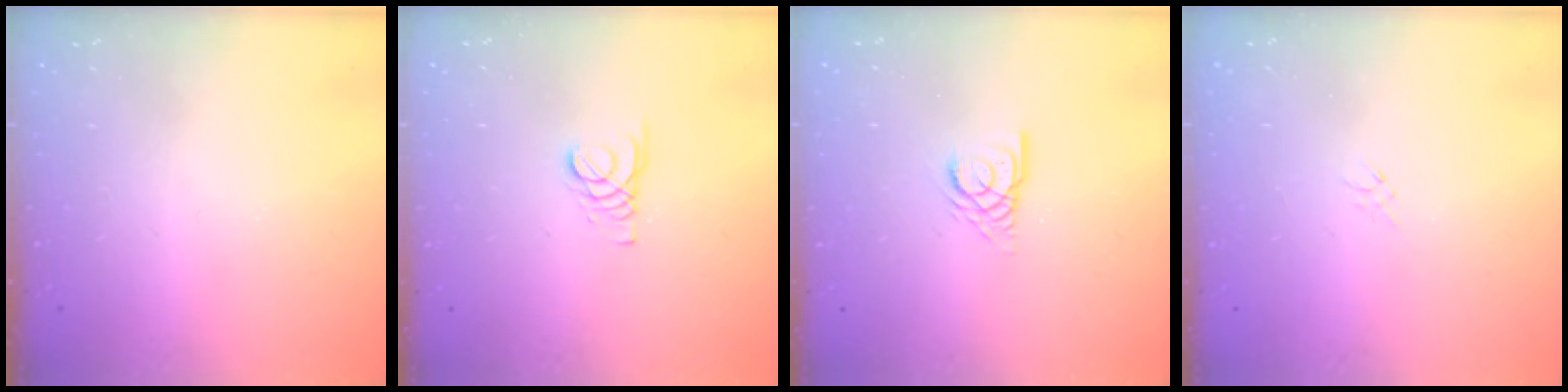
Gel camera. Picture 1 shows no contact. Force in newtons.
{"total": 1.8, "press": 1.8, "slide": 0.2}
{"total": 3.6, "press": 3.6, "slide": 0.2}
{"total": 0.9, "press": 0.8, "slide": 0.4}